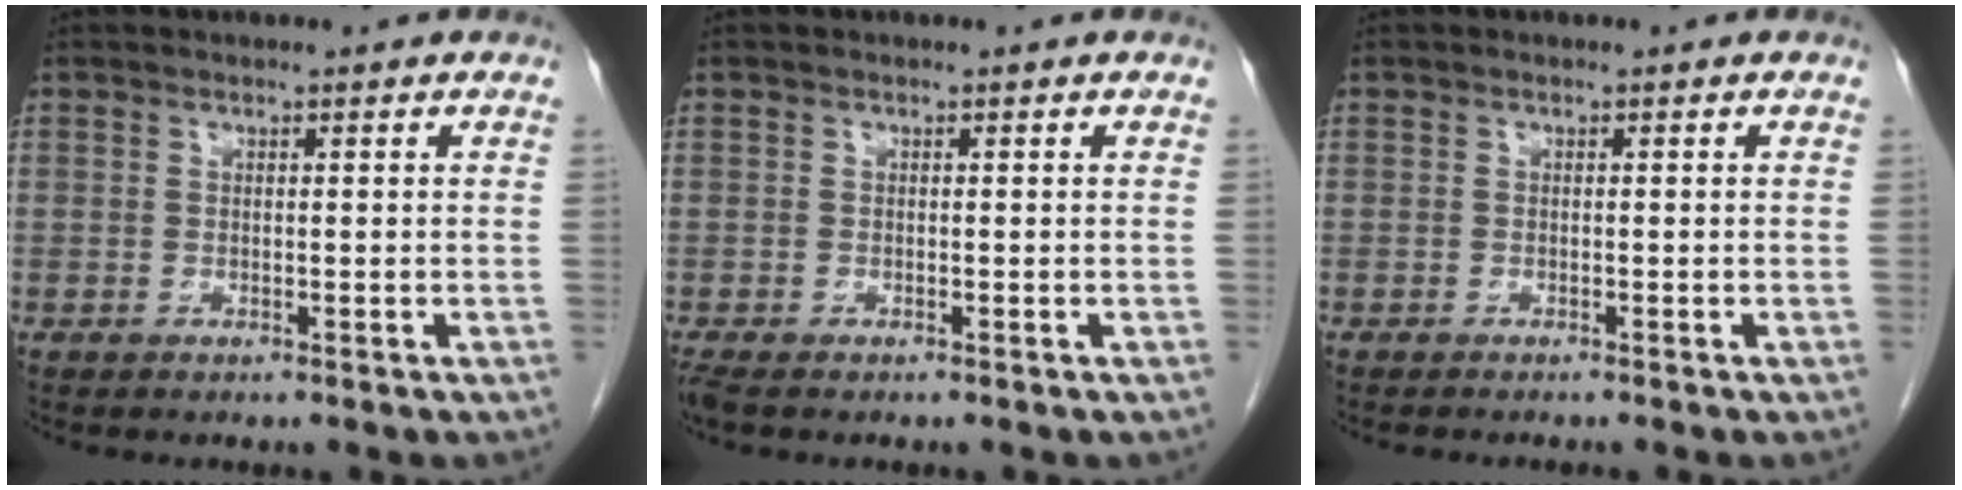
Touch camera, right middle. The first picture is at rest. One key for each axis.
{"total": 1.9, "fx": -1.5, "fy": 0.6, "fz": 1.0, "tx": -0.025, "ty": -0.008, "tz": -0.026}
{"total": 1.7, "fx": -1.5, "fy": -0.2, "fz": 0.7, "tx": -0.010, "ty": 0.001, "tz": -0.020}